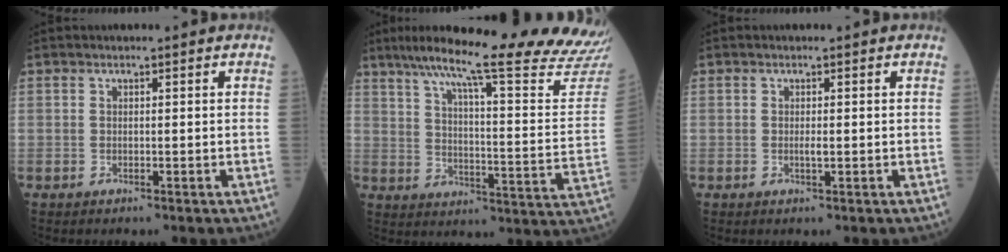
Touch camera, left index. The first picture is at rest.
{"total": 28.0, "force": [25.0, -0.6, 12.5], "torque": [-0.197, -0.089, 0.316]}
{"total": 0.8, "force": [0.0, 0.1, 0.8], "torque": [-0.019, -0.003, 0.001]}